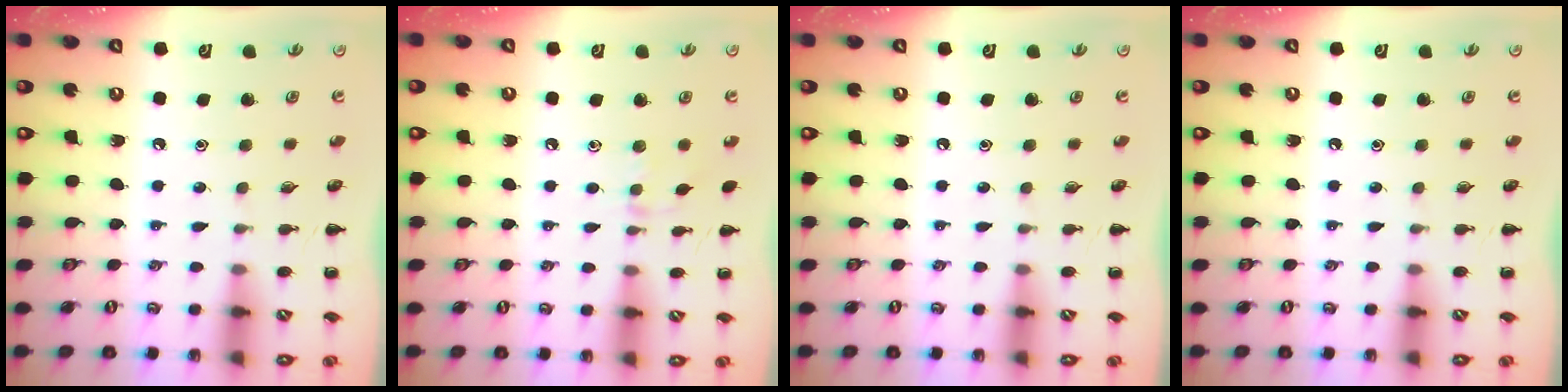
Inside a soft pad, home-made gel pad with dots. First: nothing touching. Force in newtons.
{"total": 4.7, "press": 4.4, "slide": 1.7}
{"total": 0.0}
{"total": 0.0}